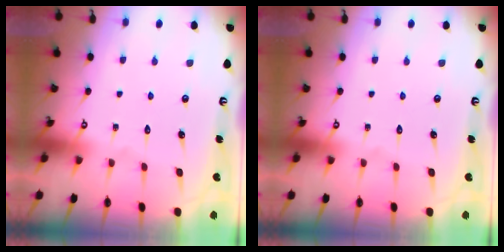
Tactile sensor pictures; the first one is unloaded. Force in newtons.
{"total": 0.0}